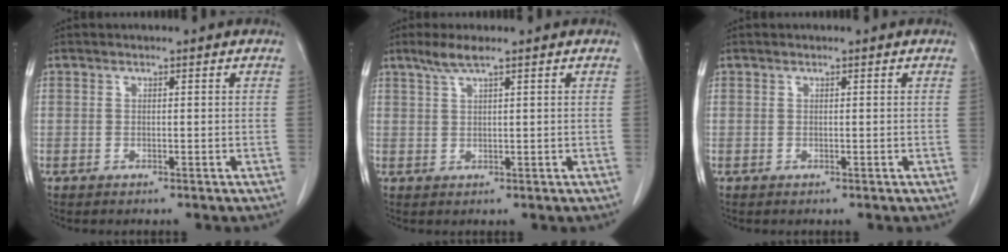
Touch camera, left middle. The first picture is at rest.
{"total": 2.9, "force": [2.1, -0.1, 2.0], "torque": [-0.053, 0.004, 0.047]}
{"total": 0.0}